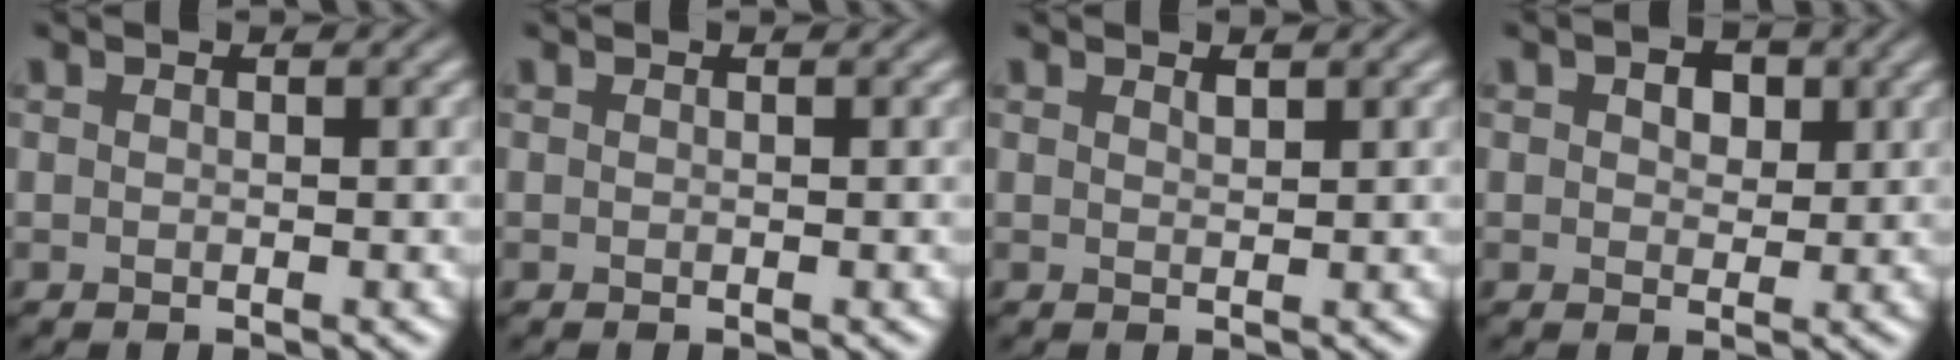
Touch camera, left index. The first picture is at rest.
{"total": 0.0}
{"total": 0.6, "force": [0.6, 0.1, 0.3], "torque": [-0.004, -0.003, 0.012]}
{"total": 3.0, "force": [1.2, 2.0, 1.9], "torque": [-0.026, 0.003, 0.012]}